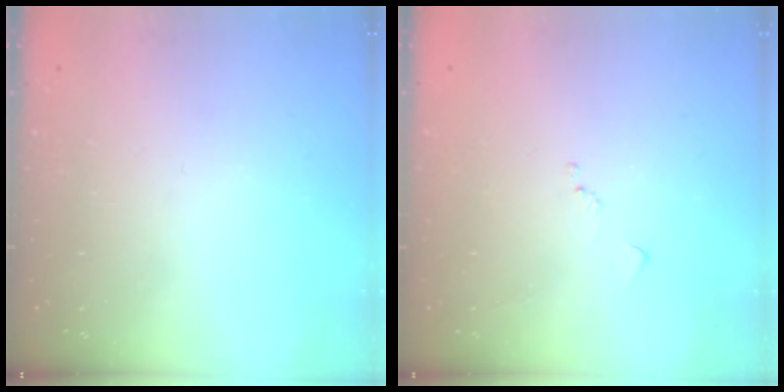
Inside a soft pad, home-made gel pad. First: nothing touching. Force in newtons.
{"total": 6.1, "press": 6.0, "slide": 0.6}